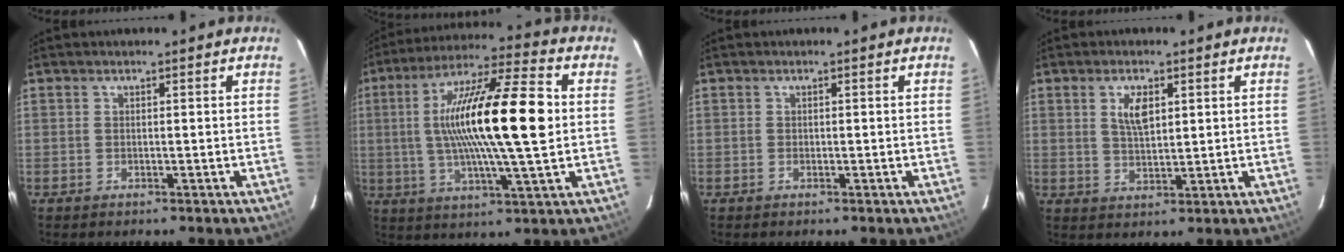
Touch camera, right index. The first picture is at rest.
{"total": 20.6, "force": [1.7, 2.6, 20.4], "torque": [-0.366, 0.011, 0.023]}
{"total": 0.0}
{"total": 4.9, "force": [1.8, 2.3, 3.9], "torque": [-0.070, 0.004, 0.034]}